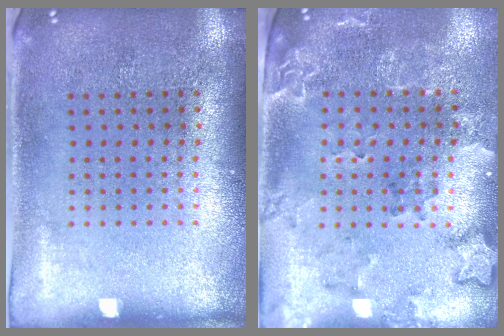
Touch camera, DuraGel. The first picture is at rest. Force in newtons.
{"total": 1.9, "press": 1.7, "slide": 0.8}